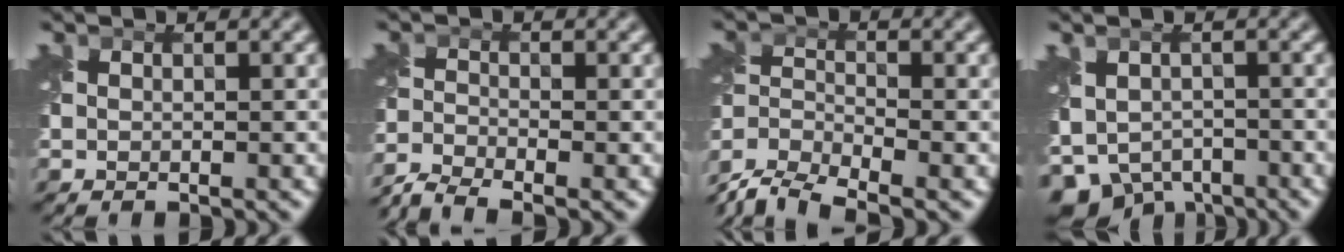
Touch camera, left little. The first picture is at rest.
{"total": 3.8, "force": [-3.5, 0.7, 1.3], "torque": [-0.028, -0.011, -0.081]}
{"total": 7.3, "force": [-6.3, 2.0, 3.0], "torque": [-0.058, -0.015, -0.125]}
{"total": 6.4, "force": [-3.1, 4.6, 3.1], "torque": [-0.059, -0.024, -0.054]}